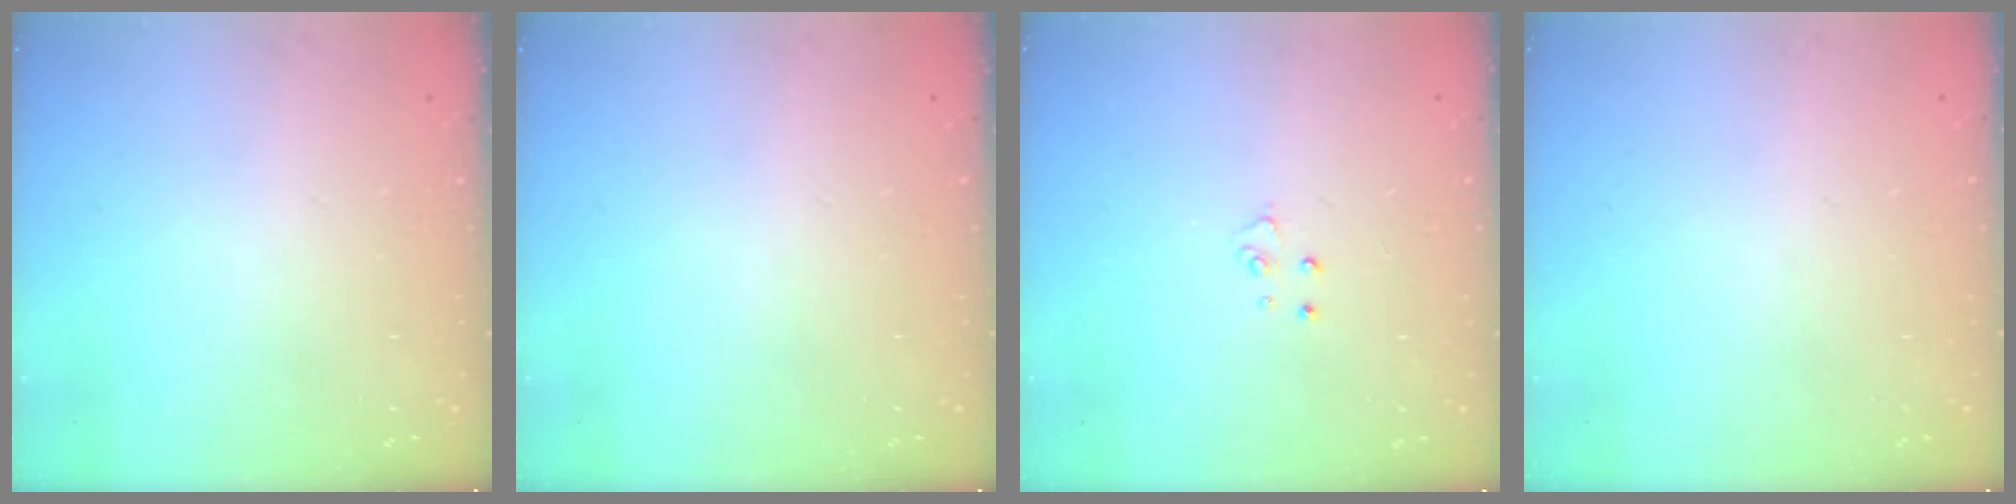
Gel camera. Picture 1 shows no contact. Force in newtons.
{"total": 0.0}
{"total": 3.1, "press": 3.1, "slide": 0.3}
{"total": 0.0}